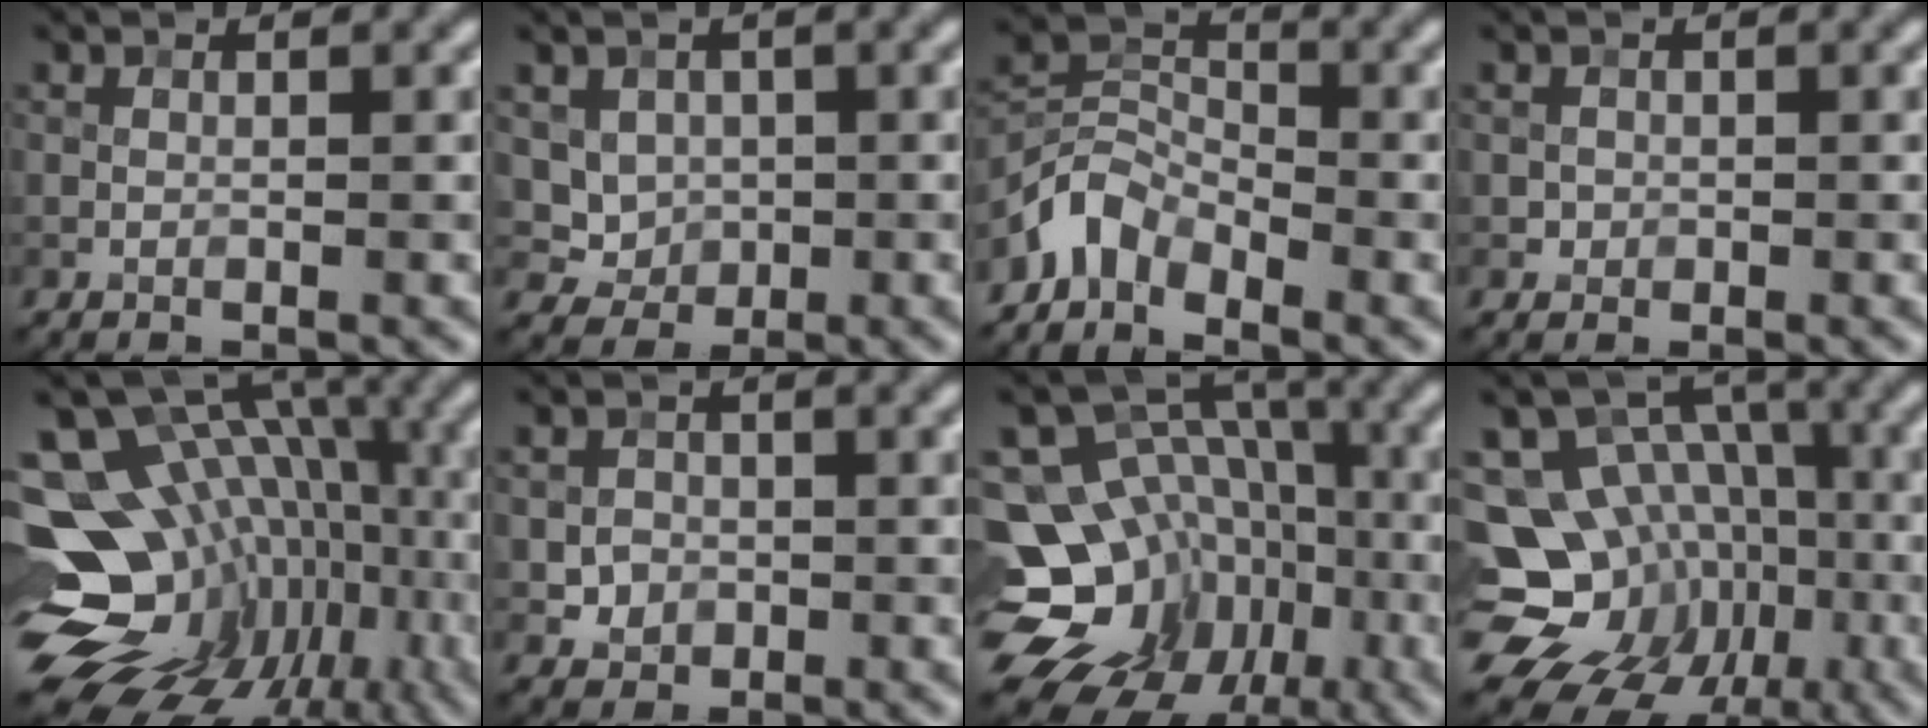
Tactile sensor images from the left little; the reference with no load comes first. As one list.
[{"total": 3.0, "force": [0.2, 2.7, 1.3], "torque": [-0.028, -0.005, 0.013]}, {"total": 3.9, "force": [-3.2, 1.8, 1.0], "torque": [-0.019, 0.009, -0.081]}, {"total": 0.9, "force": [0.1, 0.8, 0.3], "torque": [-0.005, -0.003, 0.005]}, {"total": 18.0, "force": [-4.4, 12.5, 12.2], "torque": [-0.181, 0.015, -0.029]}, {"total": 2.7, "force": [0.0, 2.5, 0.9], "torque": [-0.010, -0.002, 0.002]}, {"total": 17.6, "force": [-5.7, 14.2, 8.5], "torque": [-0.163, -0.002, -0.089]}, {"total": 16.2, "force": [-5.8, 13.7, 6.6], "torque": [-0.132, -0.009, -0.090]}]